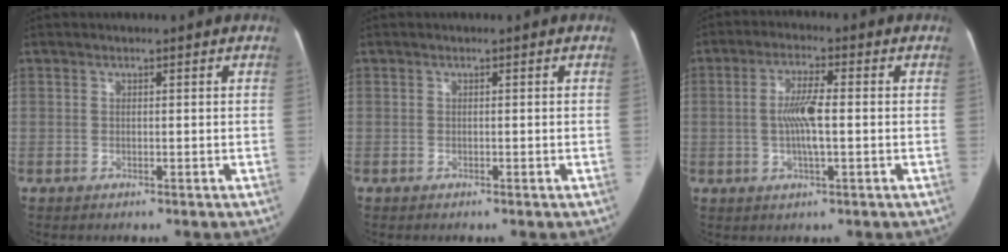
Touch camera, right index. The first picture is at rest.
{"total": 0.0}
{"total": 6.3, "force": [-0.3, 0.9, 6.2], "torque": [-0.124, 0.002, -0.008]}